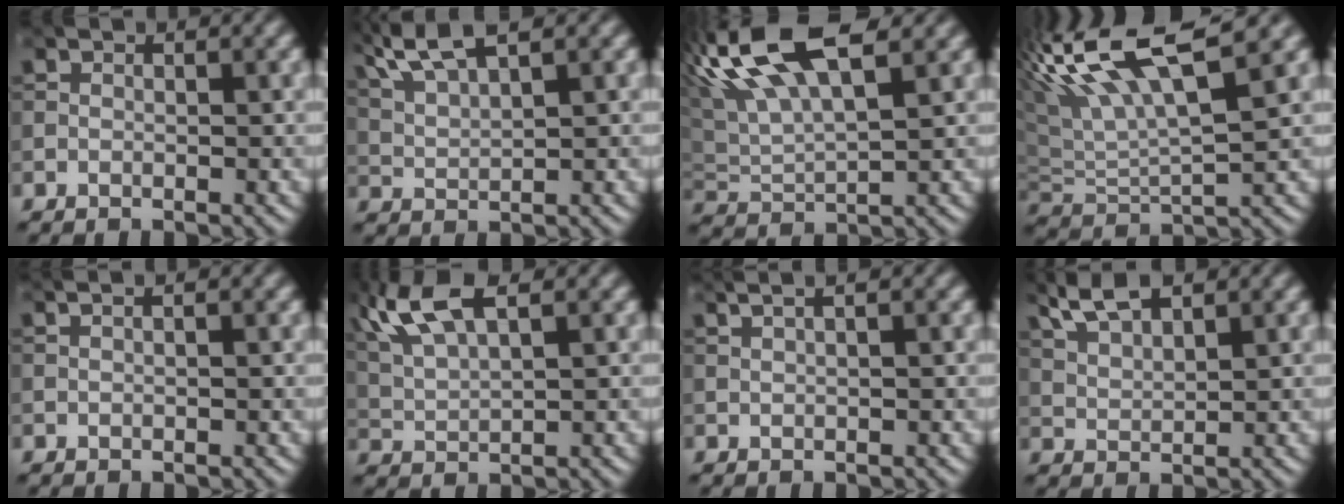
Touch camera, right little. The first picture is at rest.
{"total": 5.3, "force": [3.6, 1.3, 3.7], "torque": [-0.078, 0.017, 0.071]}
{"total": 11.3, "force": [5.0, 4.0, 9.3], "torque": [-0.198, 0.027, 0.083]}
{"total": 10.5, "force": [5.6, 2.4, 8.6], "torque": [-0.169, 0.029, 0.099]}
{"total": 3.0, "force": [1.6, 1.5, 2.0], "torque": [-0.014, 0.020, -0.004]}
{"total": 7.5, "force": [3.8, 2.9, 5.8], "torque": [-0.141, 0.024, 0.075]}
{"total": 4.6, "force": [2.7, 1.9, 3.2], "torque": [-0.032, 0.031, 0.017]}
{"total": 5.0, "force": [3.4, 1.6, 3.3], "torque": [-0.074, 0.013, 0.067]}